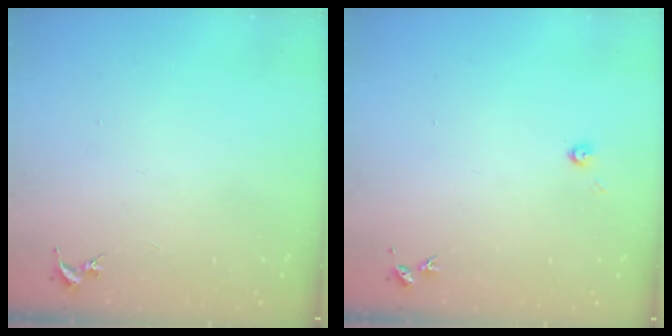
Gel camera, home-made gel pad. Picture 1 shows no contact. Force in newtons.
{"total": 3.5, "press": 3.5, "slide": 0.2}